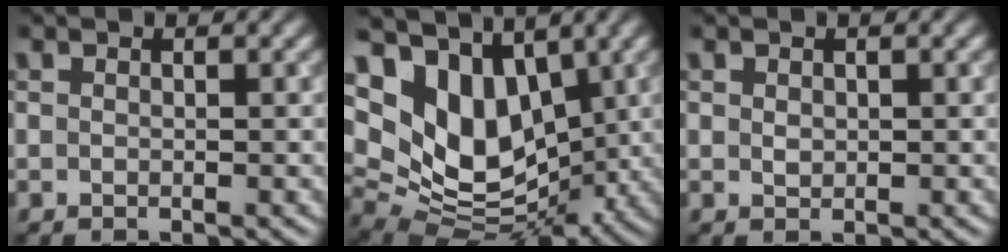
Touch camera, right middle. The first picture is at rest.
{"total": 11.4, "force": [3.8, 7.6, 7.7], "torque": [-0.150, -0.006, 0.066]}
{"total": 0.7, "force": [0.2, 0.5, 0.4], "torque": [-0.008, -0.002, 0.006]}